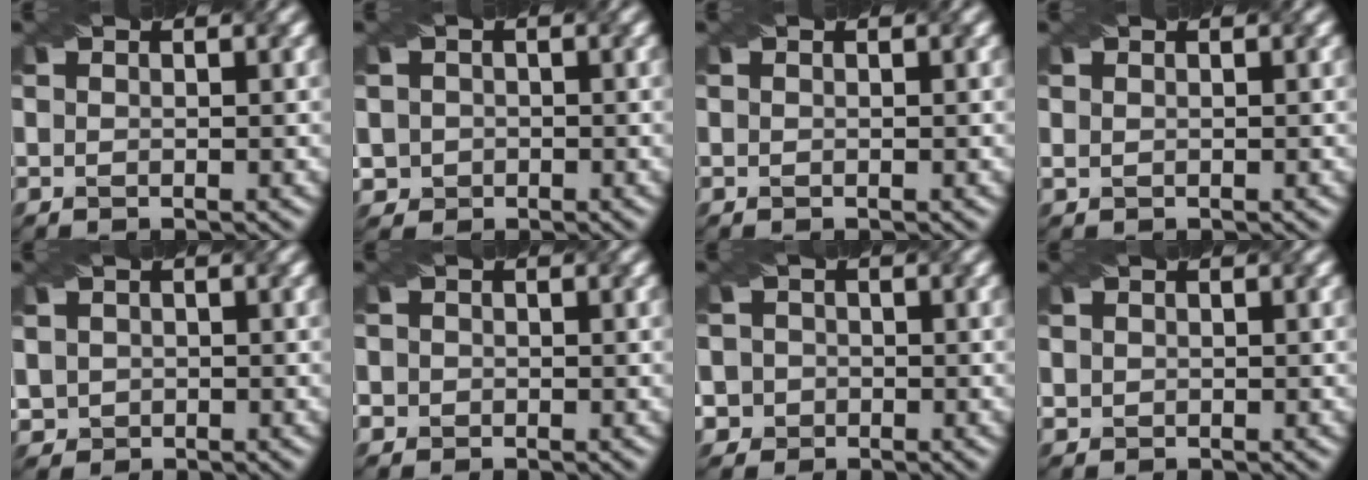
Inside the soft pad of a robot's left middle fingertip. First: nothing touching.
{"total": 2.1, "force": [-0.2, 2.0, 0.3], "torque": [0.002, 0.013, 0.000]}
{"total": 0.0}
{"total": 0.5, "force": [0.0, 0.4, 0.3], "torque": [-0.010, -0.003, 0.008]}
{"total": 1.4, "force": [0.0, 1.3, 0.1], "torque": [-0.004, 0.009, 0.015]}
{"total": 2.9, "force": [-0.1, 2.7, 1.0], "torque": [-0.014, 0.029, -0.024]}
{"total": 4.2, "force": [-0.6, 4.1, 0.9], "torque": [-0.013, 0.029, -0.029]}
{"total": 1.1, "force": [0.4, 1.0, 0.4], "torque": [-0.012, 0.012, 0.012]}